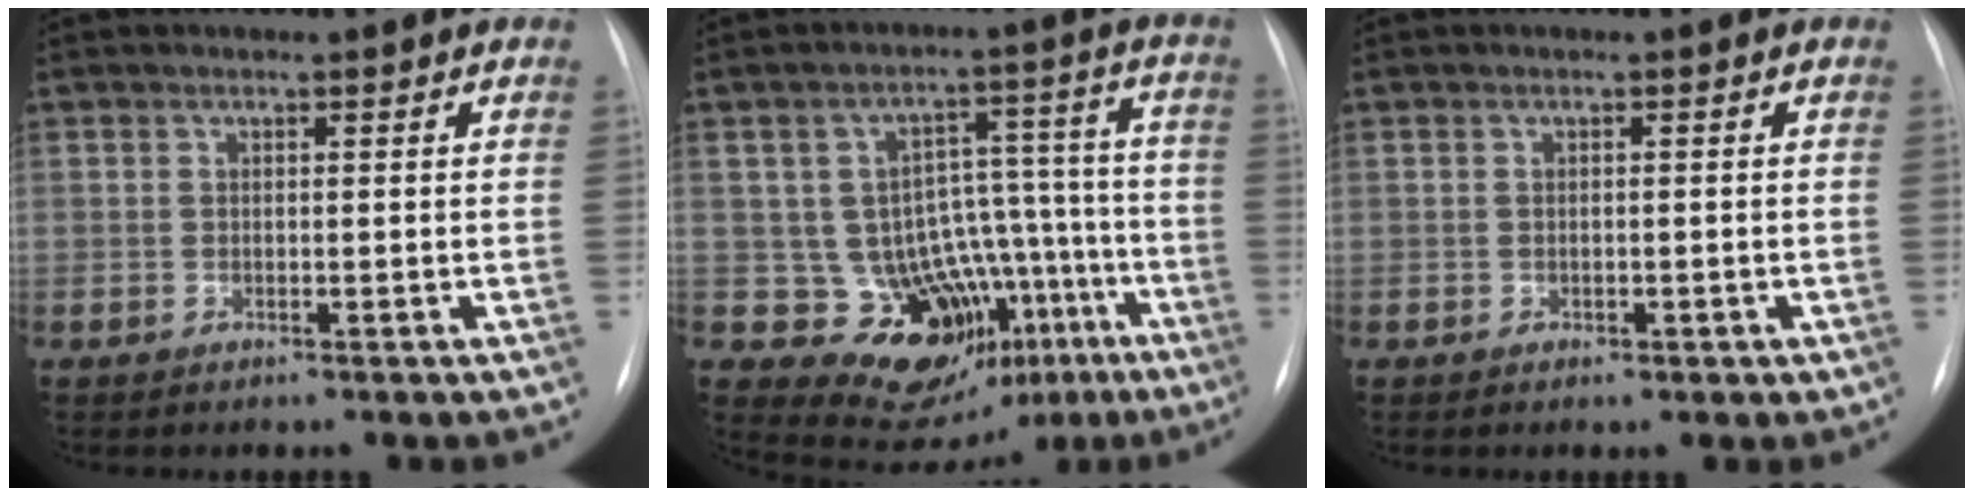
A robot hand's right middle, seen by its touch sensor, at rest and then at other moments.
{"total": 15.7, "force": [-7.3, 10.8, 8.8], "torque": [-0.091, 0.052, -0.089]}
{"total": 1.5, "force": [-0.6, 0.9, 1.0], "torque": [-0.012, 0.000, -0.003]}